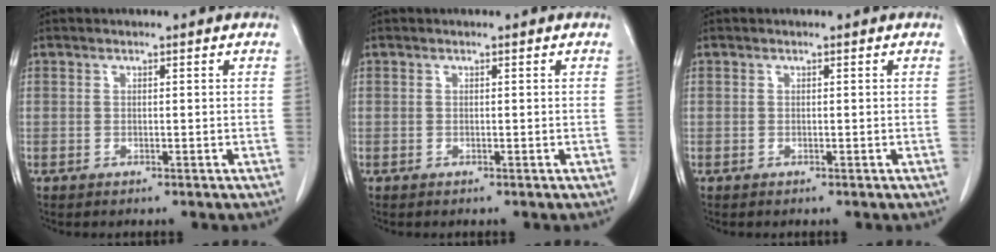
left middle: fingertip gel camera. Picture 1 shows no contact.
{"total": 0.0}
{"total": 0.0}